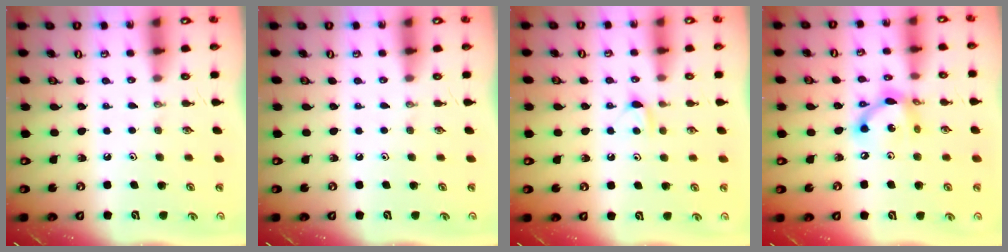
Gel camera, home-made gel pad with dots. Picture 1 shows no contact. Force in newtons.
{"total": 0.0}
{"total": 4.8, "press": 4.7, "slide": 0.7}
{"total": 11.9, "press": 11.9, "slide": 0.7}